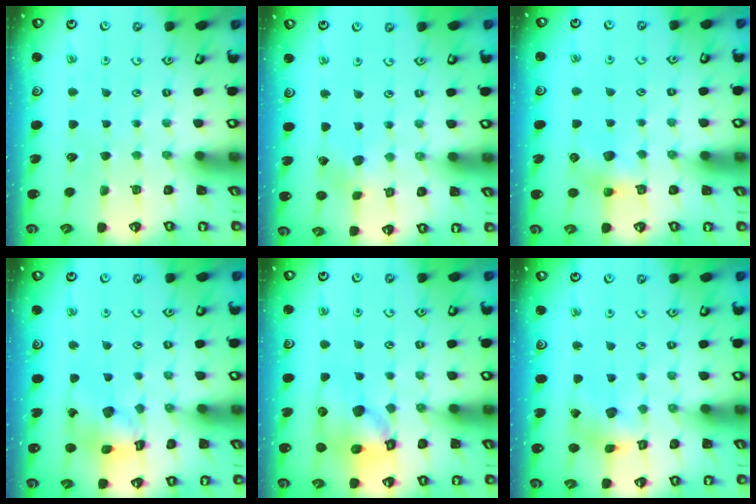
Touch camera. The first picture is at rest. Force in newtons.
{"total": 4.2, "press": 4.2, "slide": 0.6}
{"total": 6.0, "press": 5.9, "slide": 0.8}
{"total": 13.3, "press": 13.2, "slide": 1.7}
{"total": 12.3, "press": 12.2, "slide": 1.7}
{"total": 6.3, "press": 6.2, "slide": 0.7}